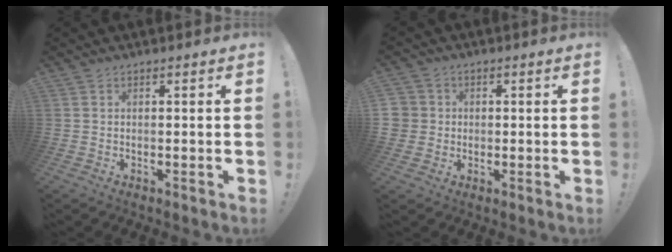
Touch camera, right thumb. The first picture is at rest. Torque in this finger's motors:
{"motor_torque": [0.53, 0.71, 0.32, -0.40, -0.01]}